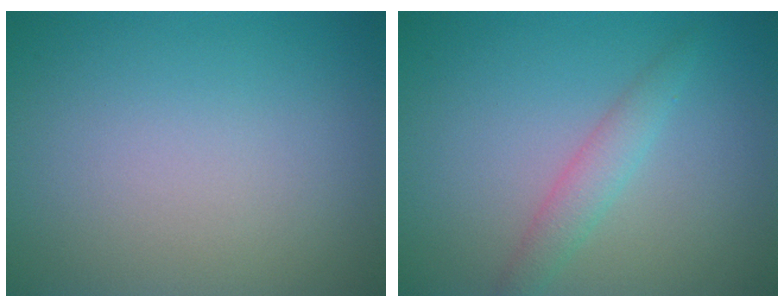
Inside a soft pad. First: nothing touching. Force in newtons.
{"total": 1.6, "press": 1.6, "slide": 0.1}